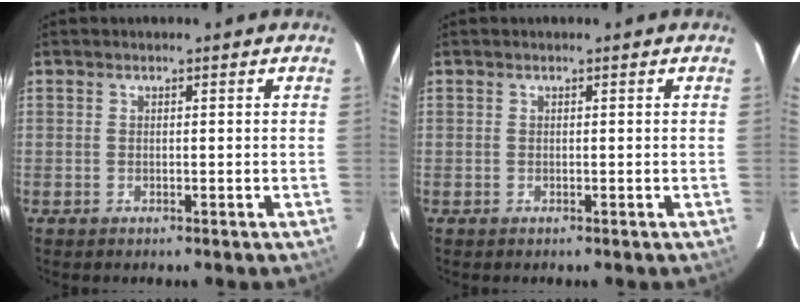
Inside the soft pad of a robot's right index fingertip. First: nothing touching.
{"total": 0.0}